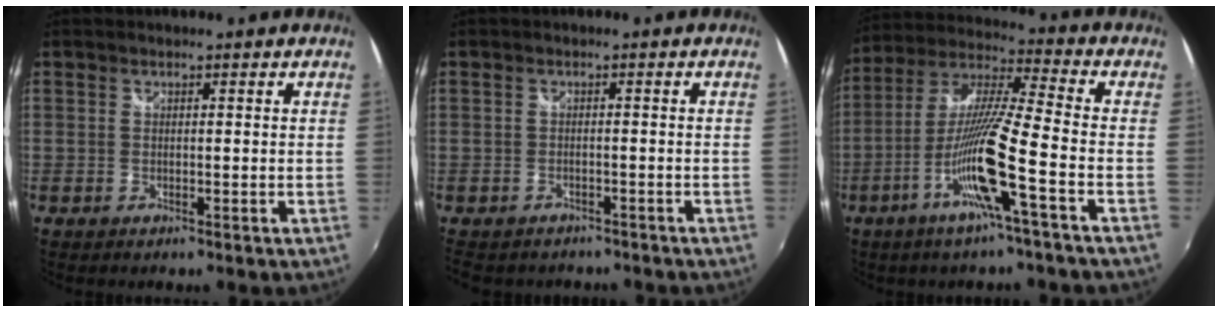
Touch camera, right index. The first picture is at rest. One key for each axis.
{"total": 5.8, "fx": -4.7, "fy": 3.1, "fz": 1.4, "tx": -0.039, "ty": -0.002, "tz": -0.072}
{"total": 14.5, "fx": -6.4, "fy": -0.7, "fz": 13.0, "tx": -0.249, "ty": -0.016, "tz": -0.127}